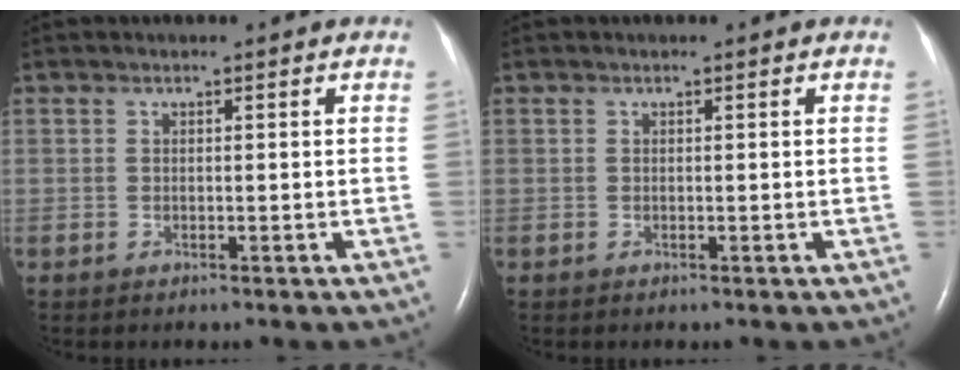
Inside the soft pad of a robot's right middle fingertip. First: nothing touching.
{"total": 0.0}